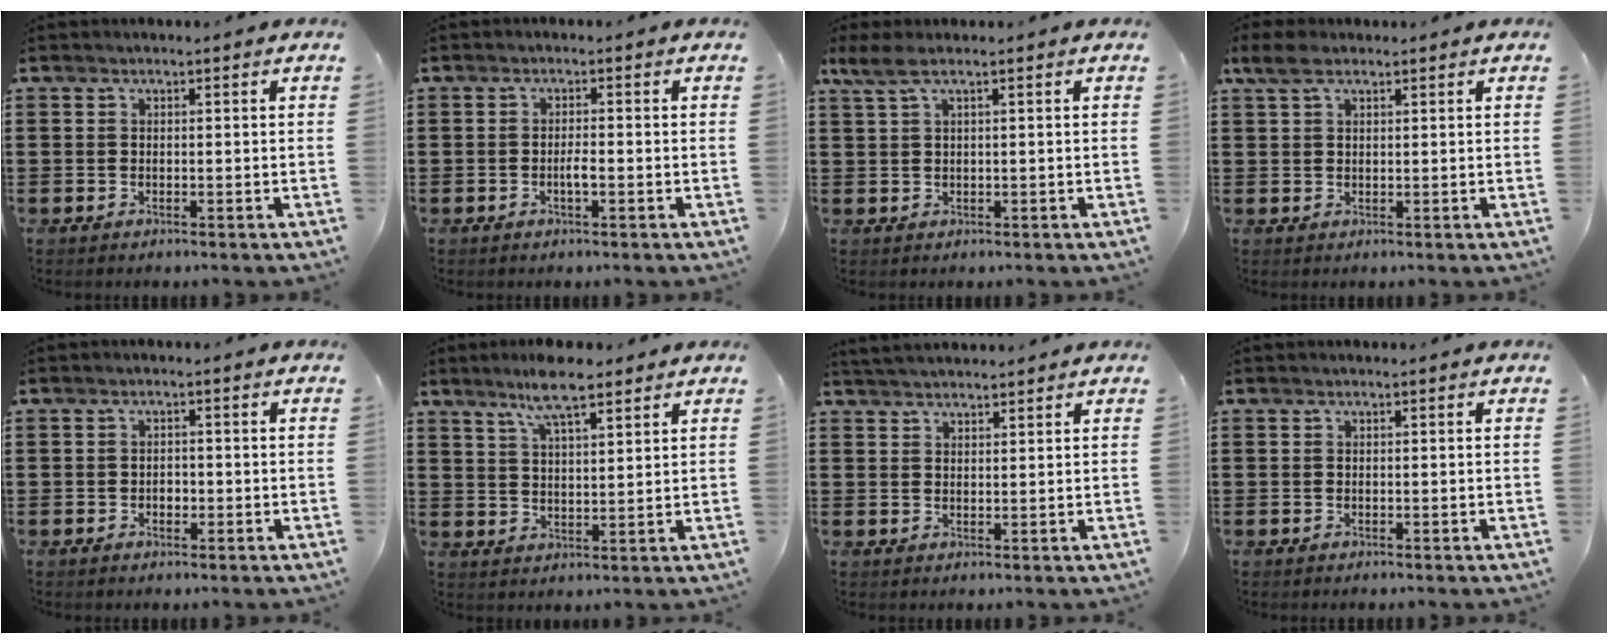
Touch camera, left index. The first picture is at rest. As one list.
[{"total": 1.9, "force": [-0.6, 0.3, 1.7], "torque": [-0.032, 0.000, -0.010]}, {"total": 2.3, "force": [0.8, 0.4, 2.2], "torque": [-0.059, -0.005, 0.009]}, {"total": 3.7, "force": [2.0, 1.9, 2.5], "torque": [-0.061, 0.005, 0.034]}, {"total": 1.3, "force": [-0.3, 0.9, 0.9], "torque": [-0.018, 0.003, -0.007]}, {"total": 7.1, "force": [5.3, 1.2, 4.5], "torque": [-0.094, -0.004, 0.093]}, {"total": 2.4, "force": [2.4, 0.2, 0.3], "torque": [-0.011, -0.001, 0.047]}, {"total": 0.0}]